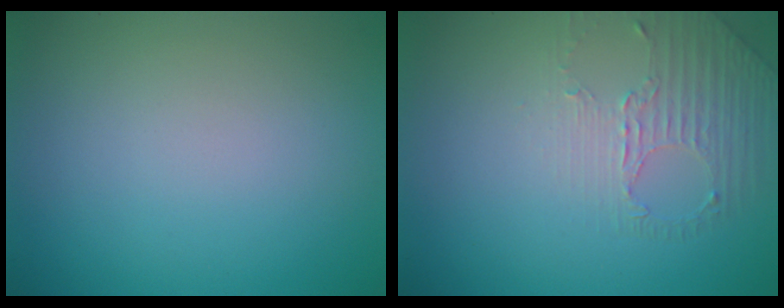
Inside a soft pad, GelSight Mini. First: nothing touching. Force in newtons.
{"total": 1.6, "press": 1.0, "slide": 1.2}